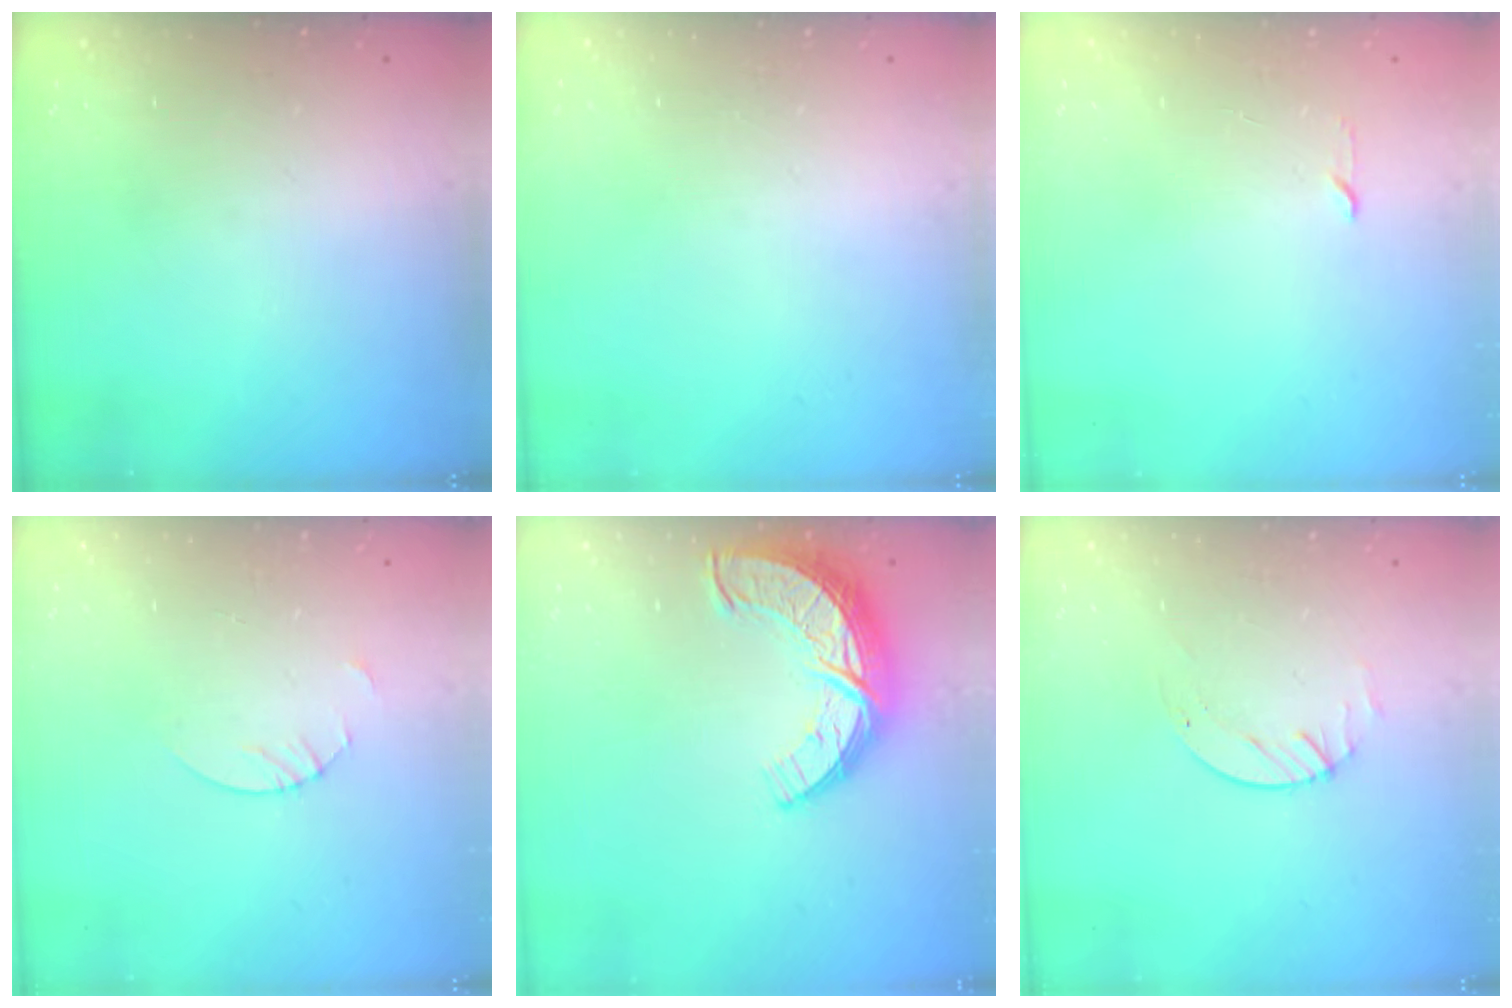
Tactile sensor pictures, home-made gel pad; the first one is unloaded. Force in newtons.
{"total": 0.0}
{"total": 2.3, "press": 2.2, "slide": 0.3}
{"total": 1.8, "press": 1.8, "slide": 0.2}
{"total": 11.9, "press": 11.9, "slide": 0.8}
{"total": 1.7, "press": 1.7, "slide": 0.2}